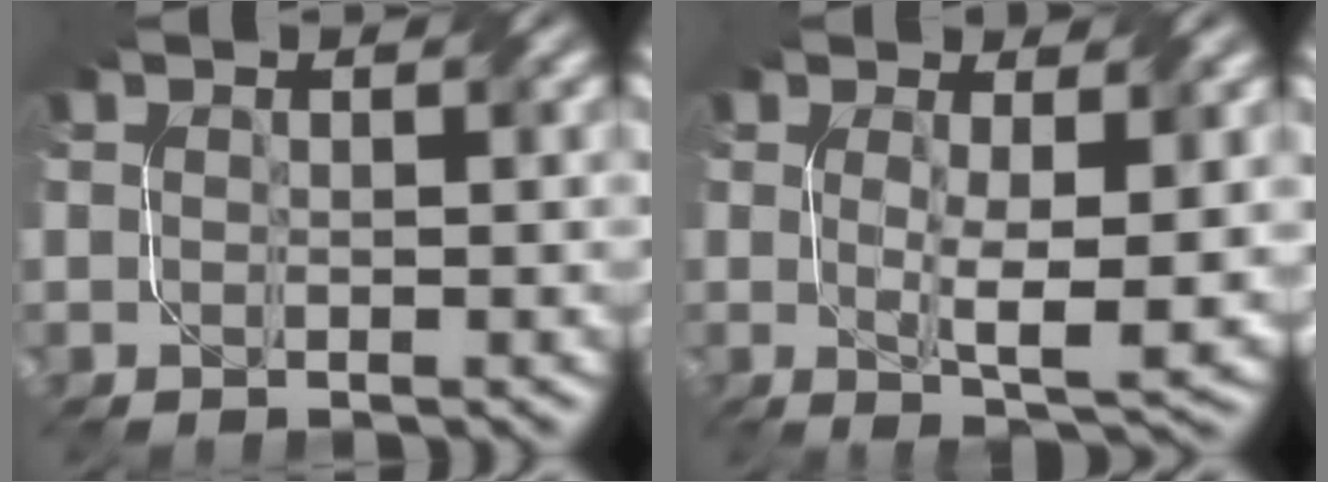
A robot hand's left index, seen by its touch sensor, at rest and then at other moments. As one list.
[{"total": 4.4, "force": [0.5, 0.8, 4.2], "torque": [-0.075, -0.013, 0.013]}]